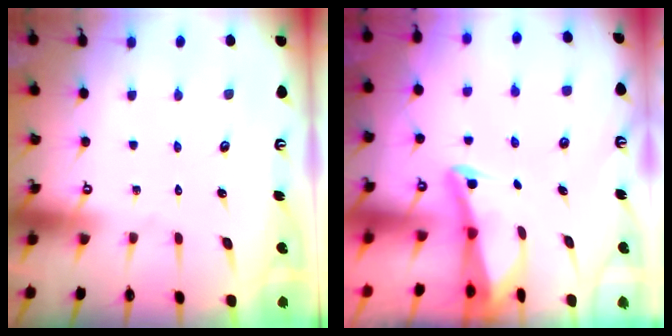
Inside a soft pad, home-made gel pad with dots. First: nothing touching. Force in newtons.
{"total": 2.0, "press": 2.0, "slide": 0.3}